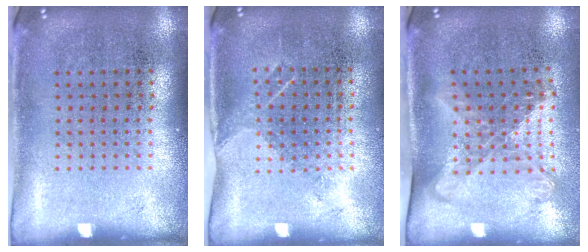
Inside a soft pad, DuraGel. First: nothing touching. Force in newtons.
{"total": 1.2, "press": 1.0, "slide": 0.7}
{"total": 1.7, "press": 1.4, "slide": 1.1}